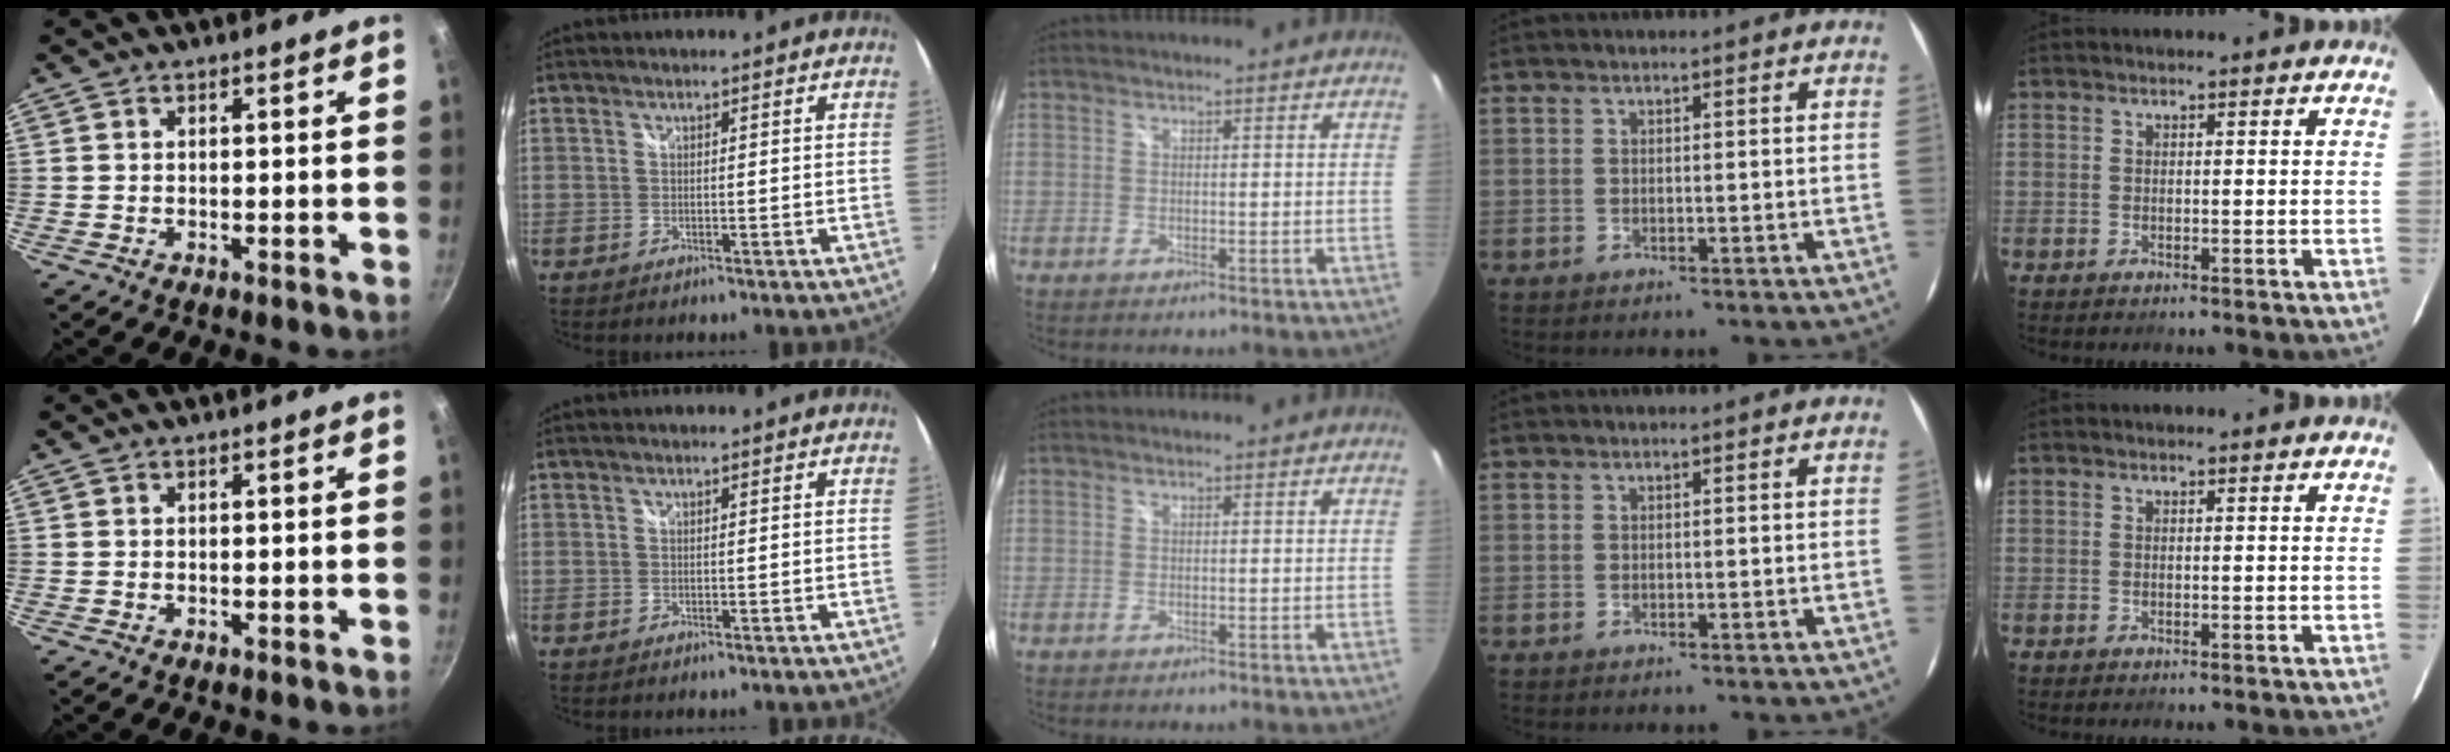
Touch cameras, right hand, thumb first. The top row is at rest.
{}